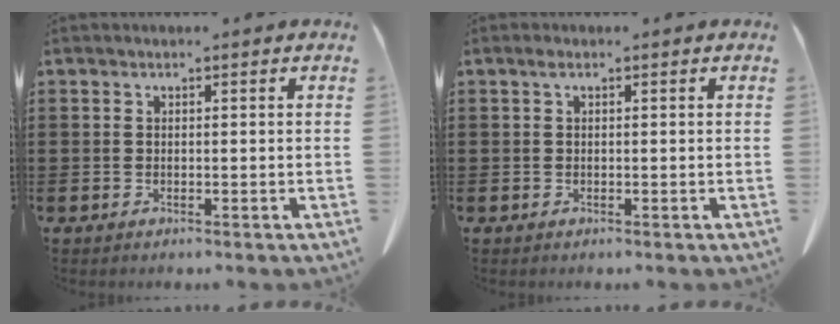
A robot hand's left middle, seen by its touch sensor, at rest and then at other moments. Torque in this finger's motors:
{"motor_torque": [0.42, 0.05, 0.01, 0.04]}